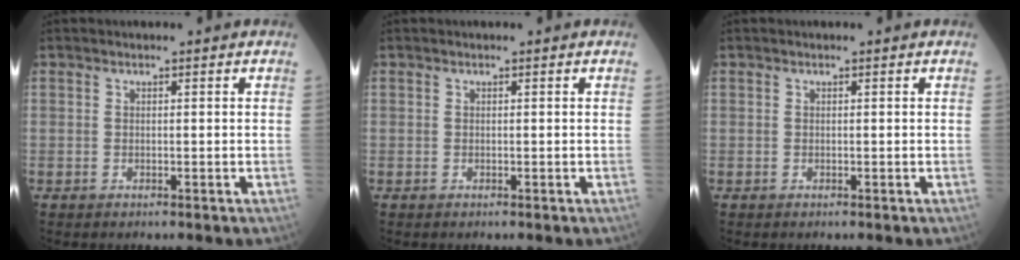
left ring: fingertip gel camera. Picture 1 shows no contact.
{"total": 0.0}
{"total": 0.0}